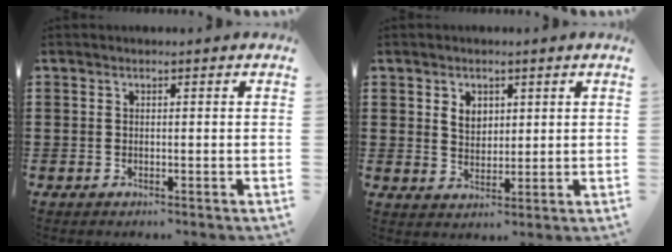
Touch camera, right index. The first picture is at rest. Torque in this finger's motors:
{"motor_torque": [0.07, -0.06, 0.23, 0.04]}